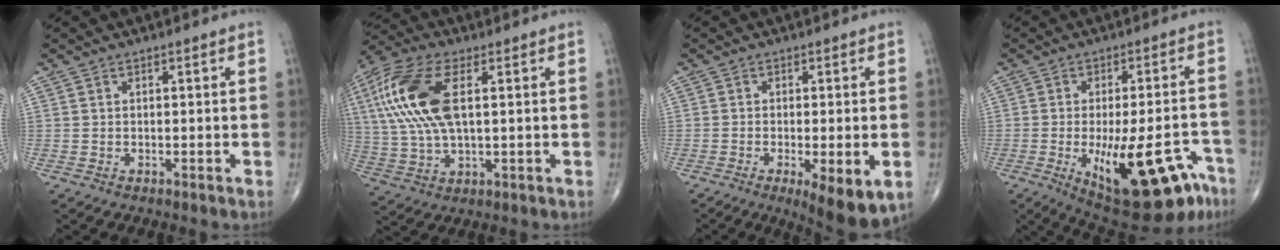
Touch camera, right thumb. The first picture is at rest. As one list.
[{"total": 17.4, "force": [4.0, 7.9, 15.0], "torque": [-0.340, 0.007, 0.072]}, {"total": 9.5, "force": [-3.3, 2.7, 8.5], "torque": [-0.120, -0.016, -0.045]}, {"total": 19.9, "force": [-9.1, 7.5, 16.0], "torque": [-0.179, 0.028, -0.111]}]